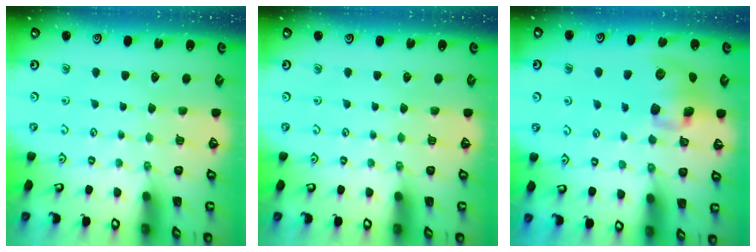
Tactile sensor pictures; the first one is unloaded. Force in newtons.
{"total": 0.0}
{"total": 11.7, "press": 11.6, "slide": 1.8}